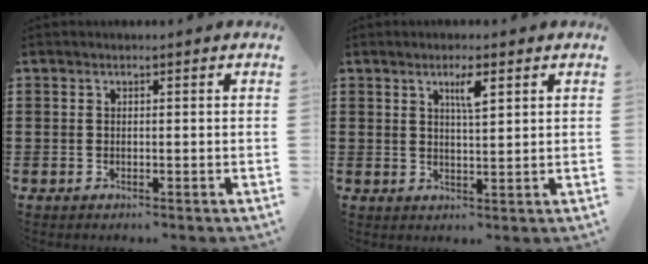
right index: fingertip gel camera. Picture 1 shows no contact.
{"total": 3.4, "force": [1.7, 0.7, 2.9], "torque": [-0.045, -0.001, 0.024]}